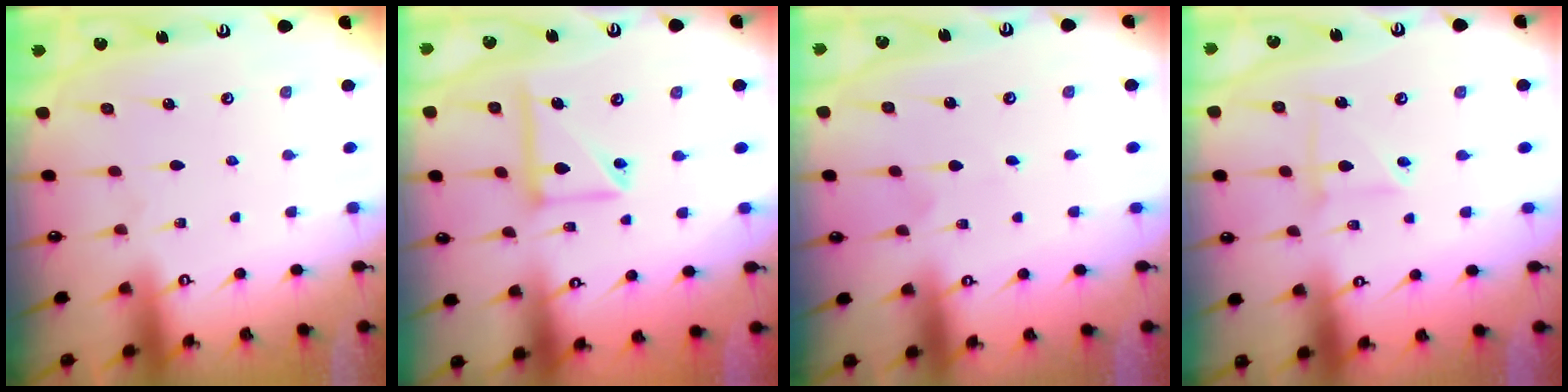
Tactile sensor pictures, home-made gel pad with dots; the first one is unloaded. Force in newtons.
{"total": 12.3, "press": 12.3, "slide": 1.3}
{"total": 0.0}
{"total": 3.1, "press": 3.0, "slide": 0.9}